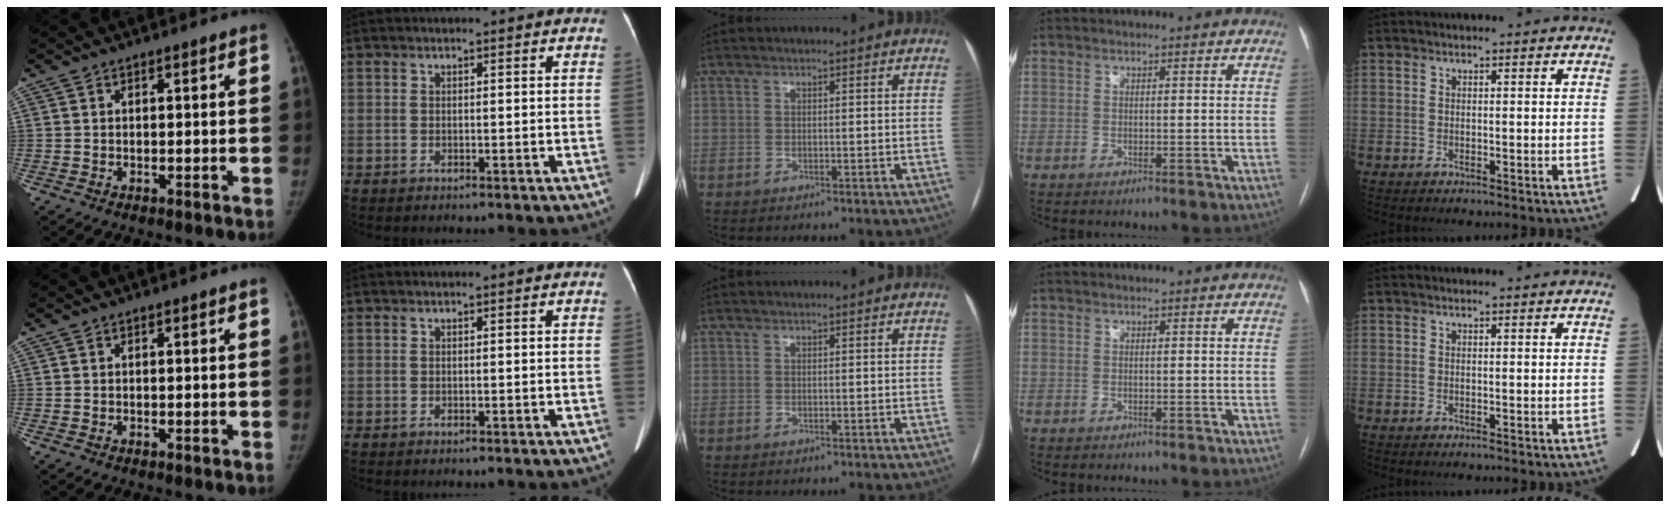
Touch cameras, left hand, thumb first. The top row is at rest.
{}